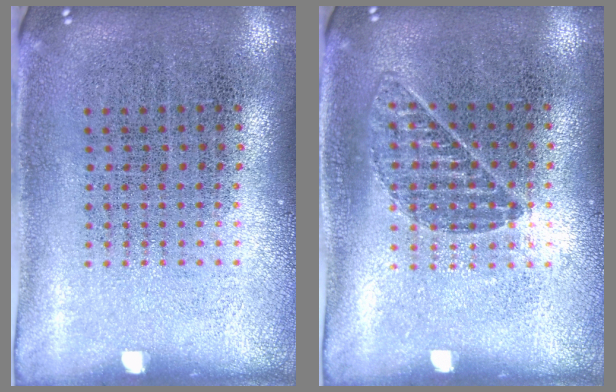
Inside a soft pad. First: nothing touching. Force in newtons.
{"total": 0.8, "press": 0.8, "slide": 0.2}